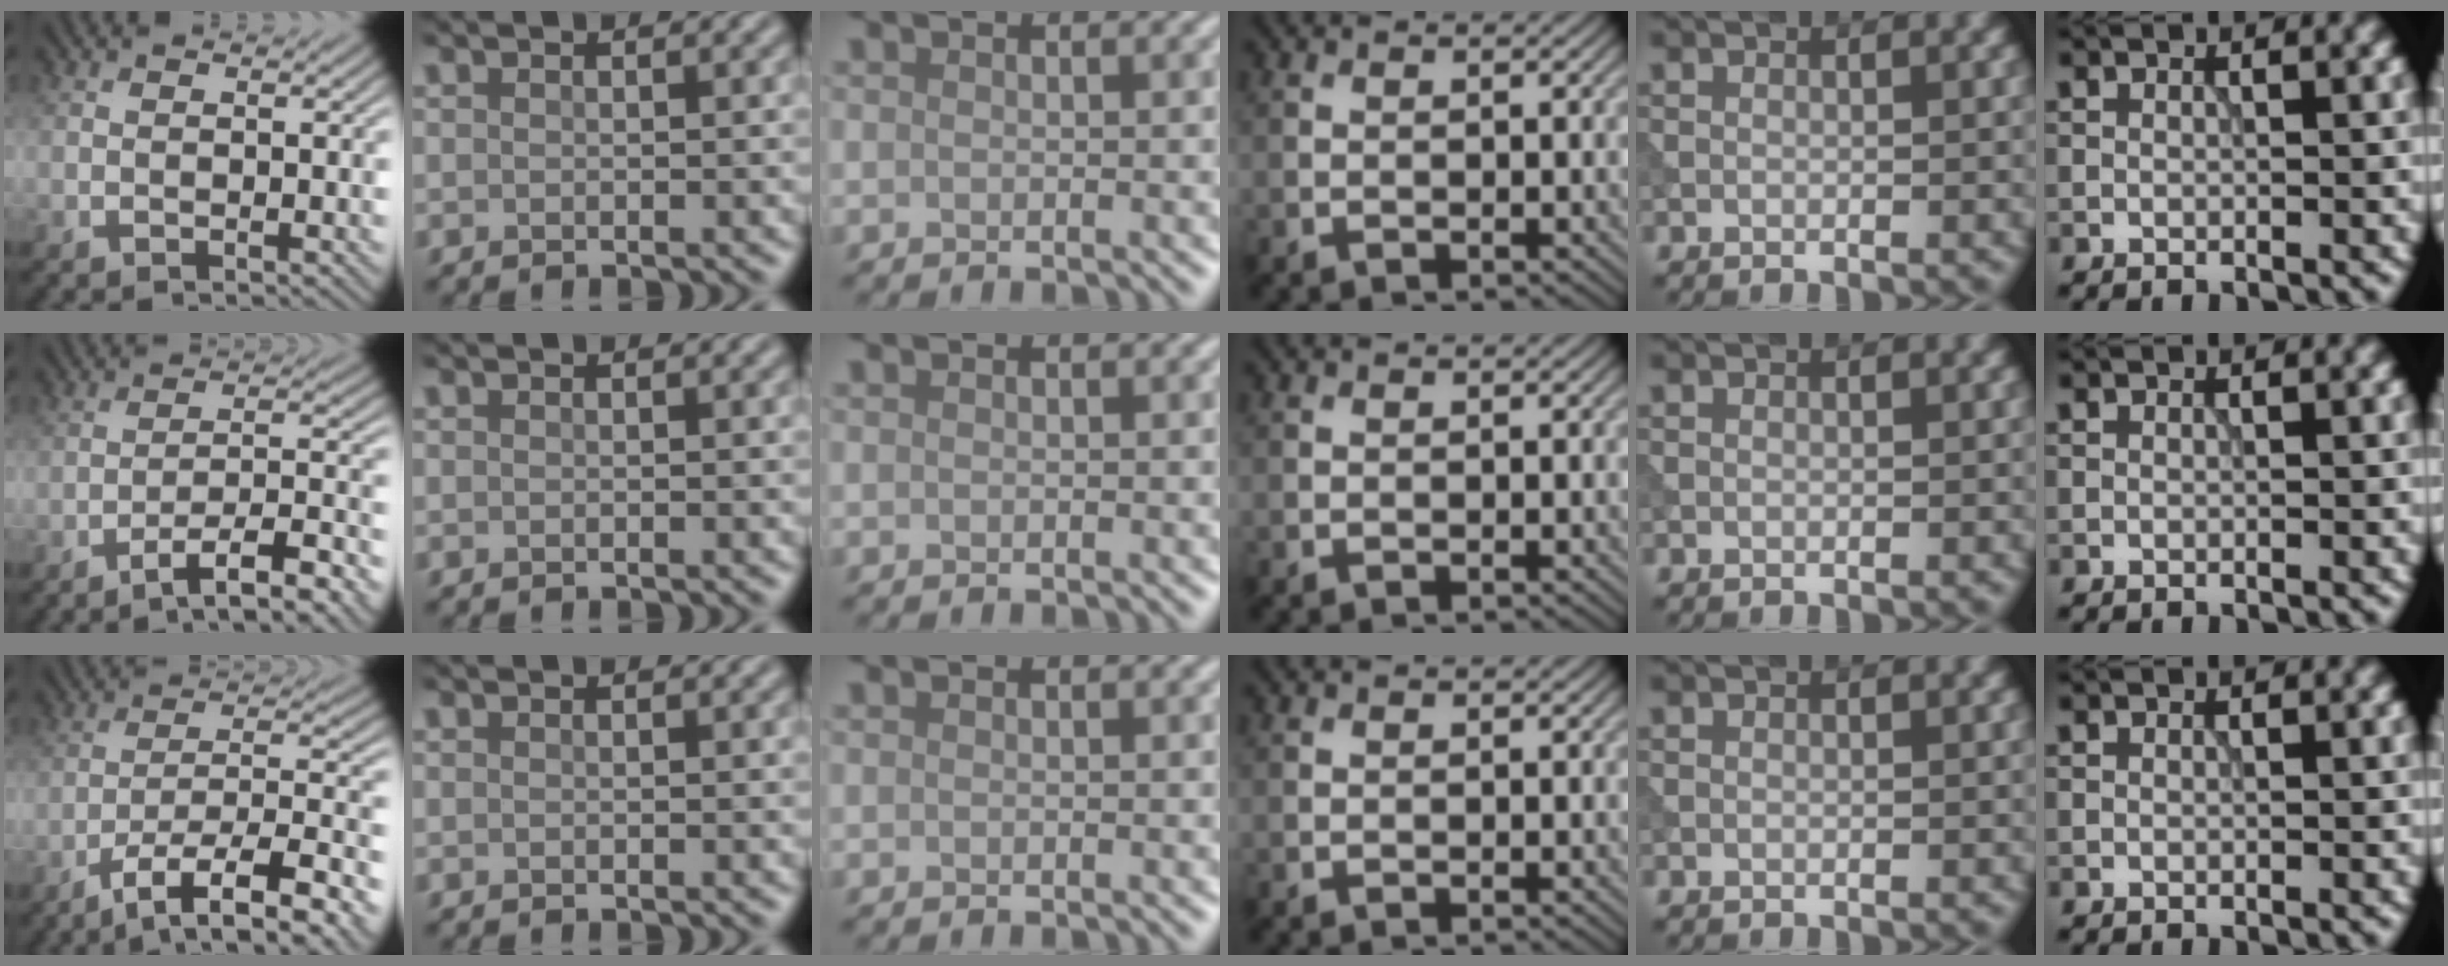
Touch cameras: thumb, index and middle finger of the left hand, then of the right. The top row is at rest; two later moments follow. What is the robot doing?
{"motion": "extract", "object": "tissue"}